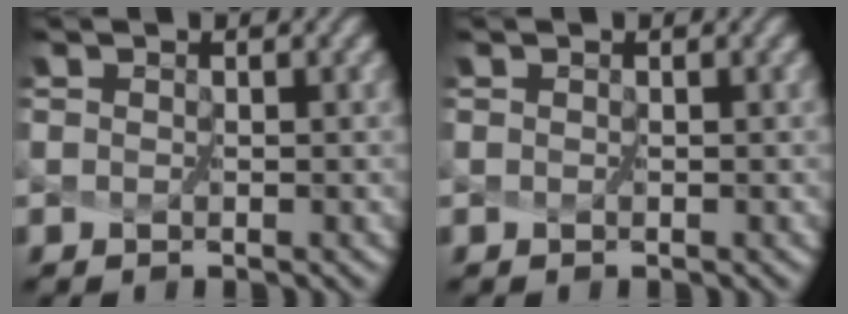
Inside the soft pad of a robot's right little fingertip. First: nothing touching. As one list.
[{"total": 0.0}]